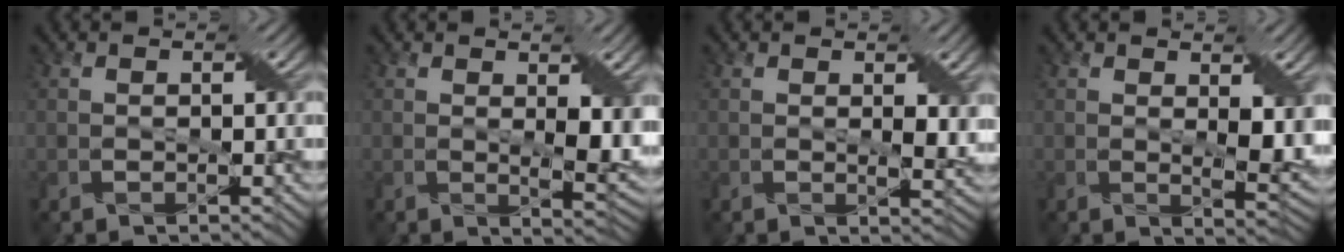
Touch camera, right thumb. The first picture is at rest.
{"total": 5.2, "force": [1.0, 2.1, 4.6], "torque": [-0.078, -0.013, 0.024]}
{"total": 2.9, "force": [0.8, 1.1, 2.5], "torque": [-0.045, -0.004, 0.017]}
{"total": 4.8, "force": [1.2, 2.0, 4.2], "torque": [-0.073, -0.011, 0.025]}